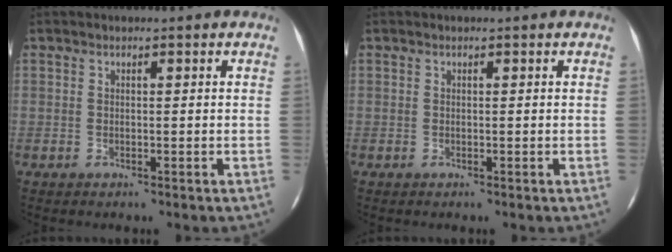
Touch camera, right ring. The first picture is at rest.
{"total": 0.0}